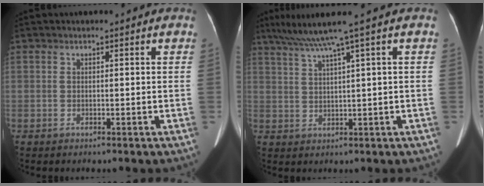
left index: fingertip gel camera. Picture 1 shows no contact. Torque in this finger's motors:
{"motor_torque": [-0.03, -0.64, 0.12, 0.08]}